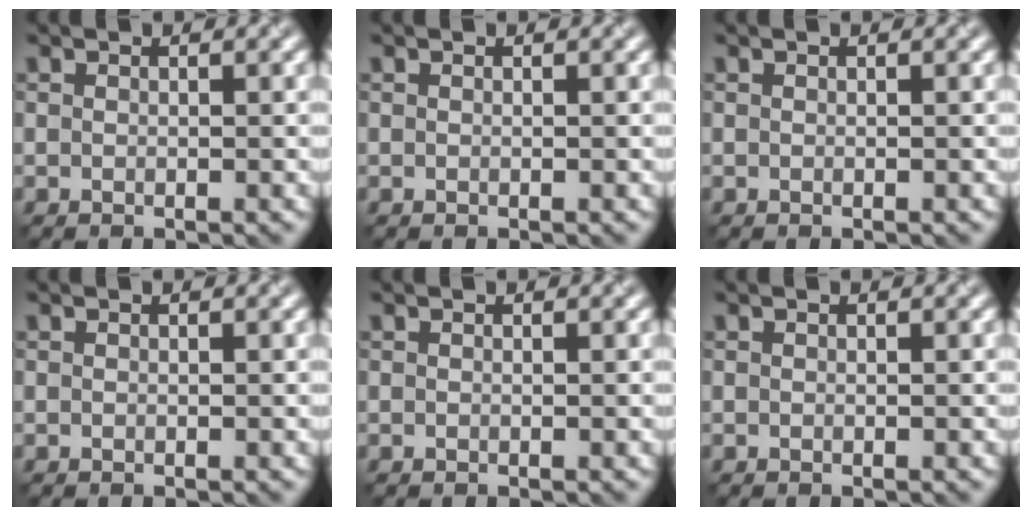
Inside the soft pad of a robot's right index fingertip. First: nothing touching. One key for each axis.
{"total": 0.0}
{"total": 0.0}
{"total": 0.0}
{"total": 0.0}
{"total": 0.0}